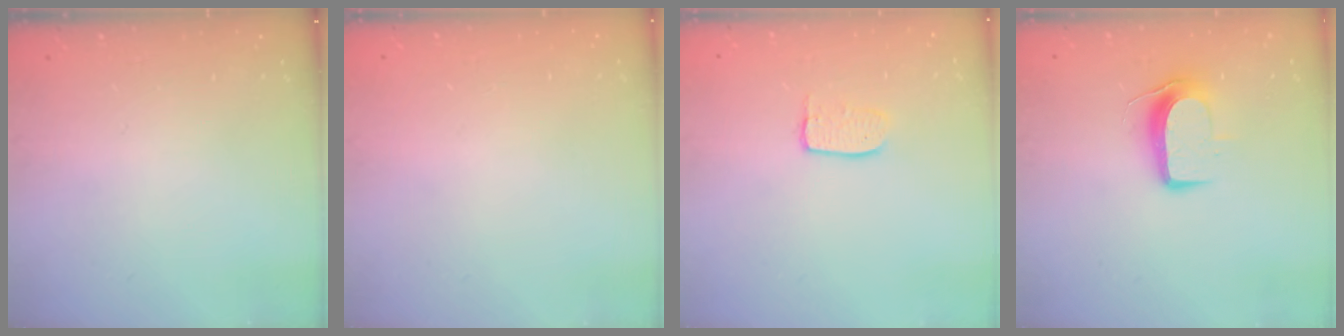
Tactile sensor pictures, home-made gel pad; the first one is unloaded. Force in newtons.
{"total": 0.0}
{"total": 6.0, "press": 6.0, "slide": 0.3}
{"total": 9.1, "press": 9.0, "slide": 1.1}